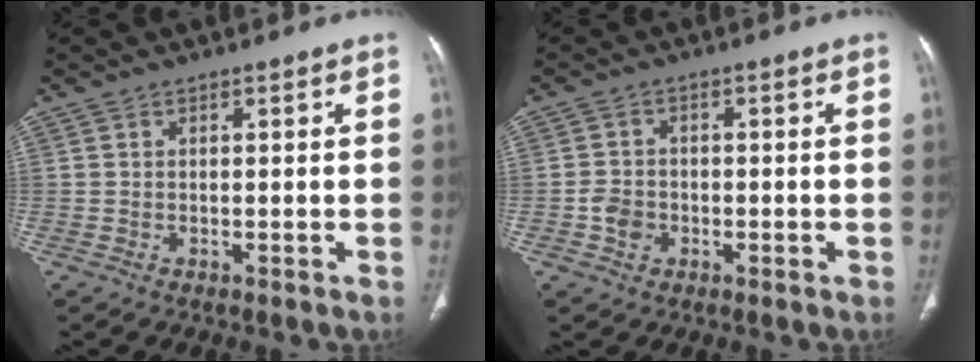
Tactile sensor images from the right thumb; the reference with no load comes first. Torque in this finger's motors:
{"motor_torque": [0.90, 0.70, 0.00, -0.22, 0.22]}